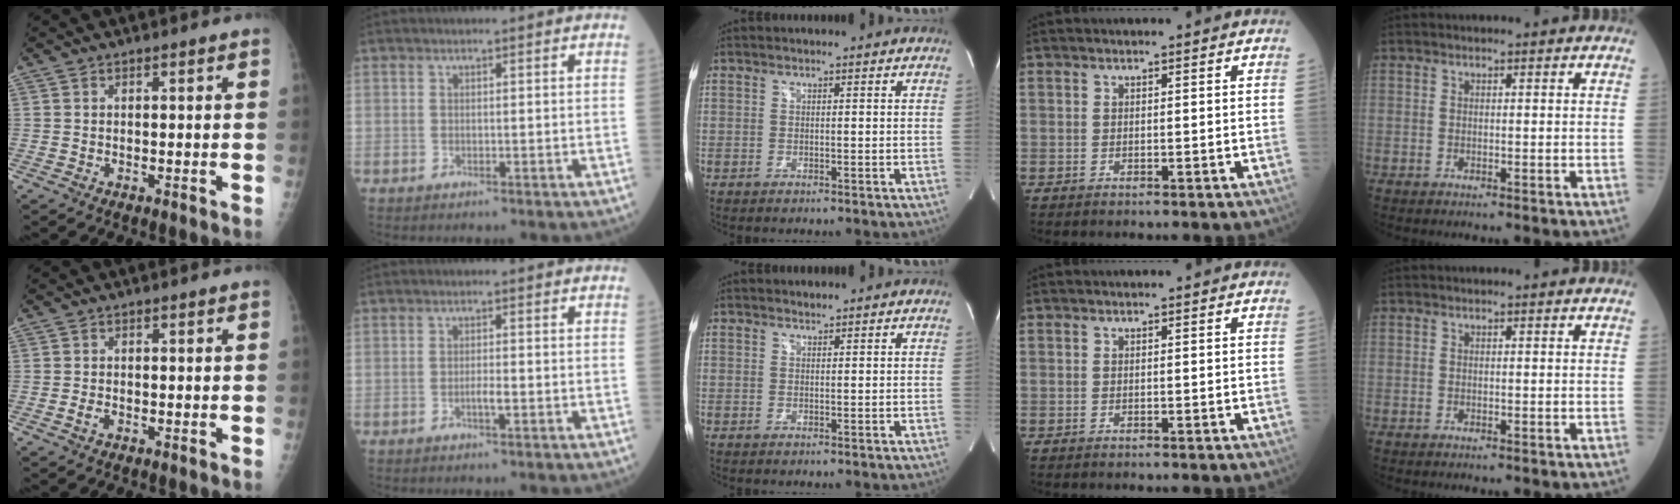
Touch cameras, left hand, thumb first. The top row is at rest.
{"thumb": {"total": 1.4, "force": [-0.5, 0.9, 0.9], "torque": [-0.017, 0.001, -0.011]}, "index": {"total": 1.5, "force": [-0.8, 0.1, 1.3], "torque": [-0.025, -0.003, -0.015]}, "middle": {"total": 0.6, "force": [0.6, 0.0, 0.0], "torque": [-0.009, -0.001, 0.012]}}